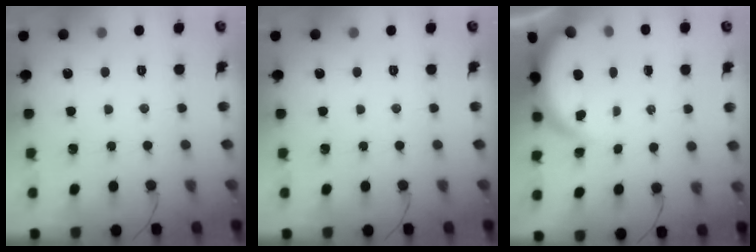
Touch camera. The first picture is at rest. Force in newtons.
{"total": 0.0}
{"total": 4.0, "press": 4.0, "slide": 0.2}